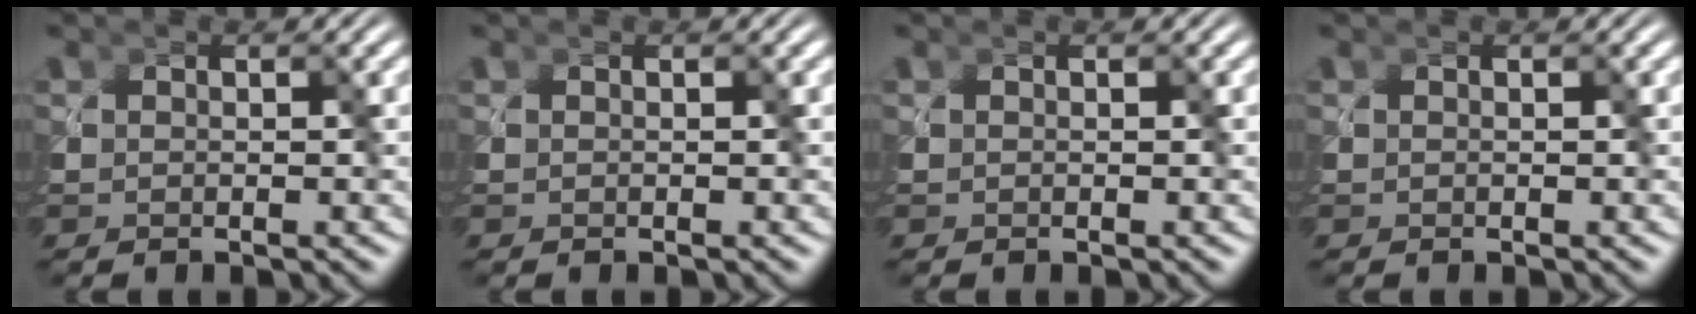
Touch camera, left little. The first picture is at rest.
{"total": 0.0}
{"total": 0.0}
{"total": 0.0}